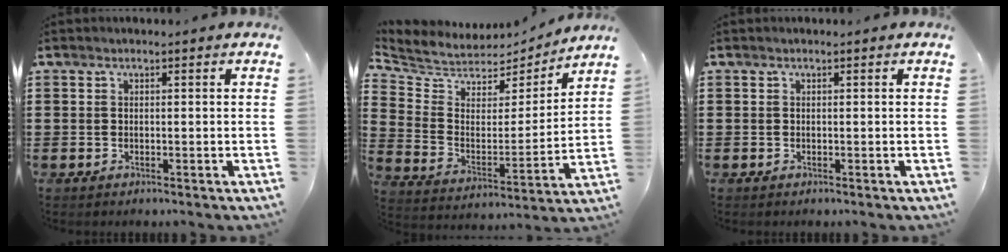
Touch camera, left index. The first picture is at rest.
{"total": 5.2, "force": [4.8, 2.0, 0.1], "torque": [-0.041, -0.043, 0.078]}
{"total": 0.0}